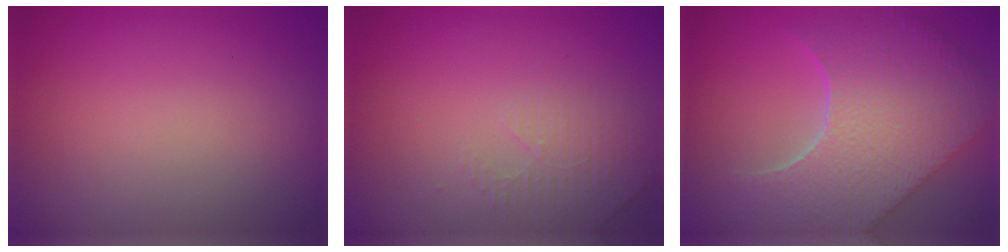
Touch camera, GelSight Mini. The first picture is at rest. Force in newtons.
{"total": 2.3, "press": 2.2, "slide": 0.6}
{"total": 9.7, "press": 7.1, "slide": 6.6}